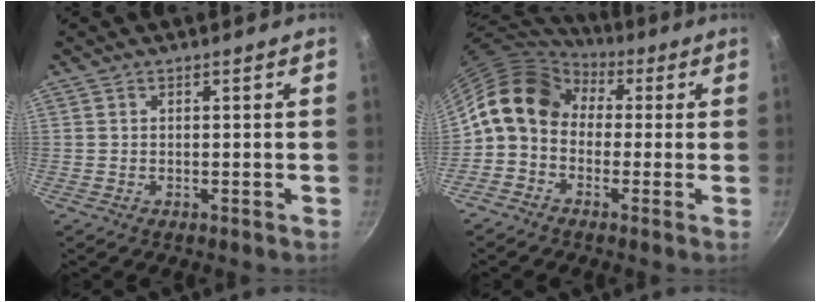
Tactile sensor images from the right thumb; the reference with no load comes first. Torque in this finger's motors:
{"motor_torque": [1.18, 1.52, 0.51, -0.58, 0.11]}